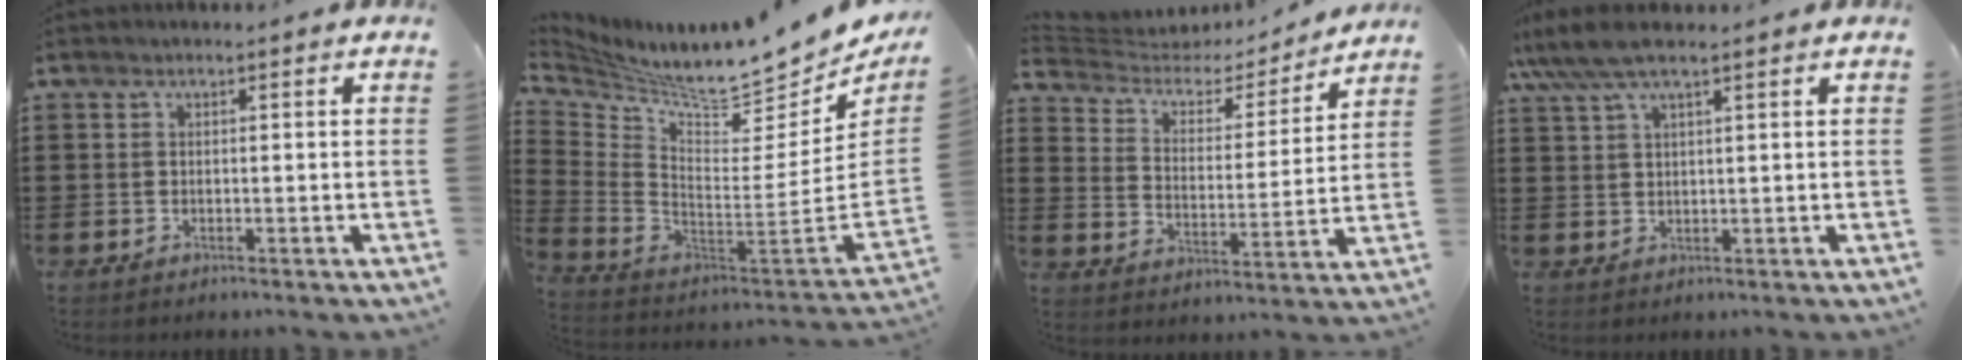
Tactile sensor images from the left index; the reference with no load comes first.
{"total": 6.6, "force": [6.0, 0.2, 2.6], "torque": [-0.070, -0.077, 0.094]}
{"total": 4.0, "force": [3.4, 1.7, 1.3], "torque": [-0.050, -0.024, 0.049]}
{"total": 5.1, "force": [3.7, 0.7, 3.4], "torque": [-0.082, -0.003, 0.065]}